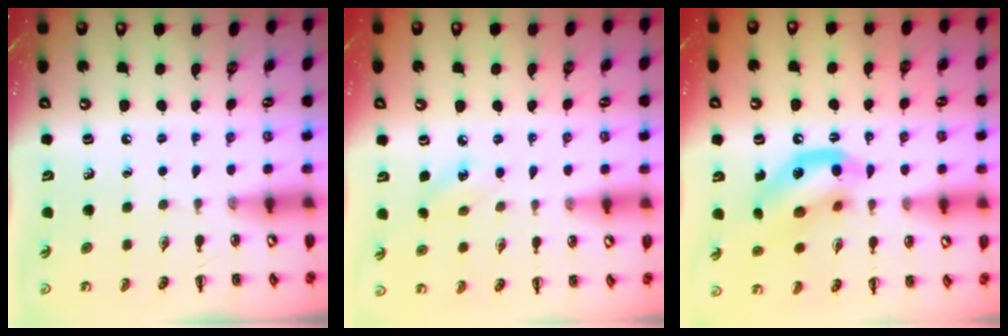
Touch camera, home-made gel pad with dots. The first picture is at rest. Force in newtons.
{"total": 5.5, "press": 5.3, "slide": 1.4}
{"total": 14.5, "press": 14.3, "slide": 2.7}